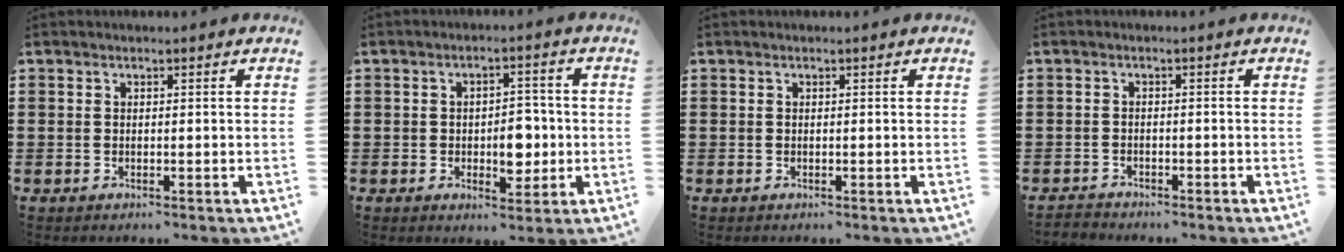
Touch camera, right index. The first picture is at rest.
{"total": 5.8, "force": [-1.0, 3.5, 4.5], "torque": [-0.060, -0.001, -0.023]}
{"total": 0.0}
{"total": 1.5, "force": [-1.5, 0.4, -0.2], "torque": [0.000, 0.004, -0.034]}